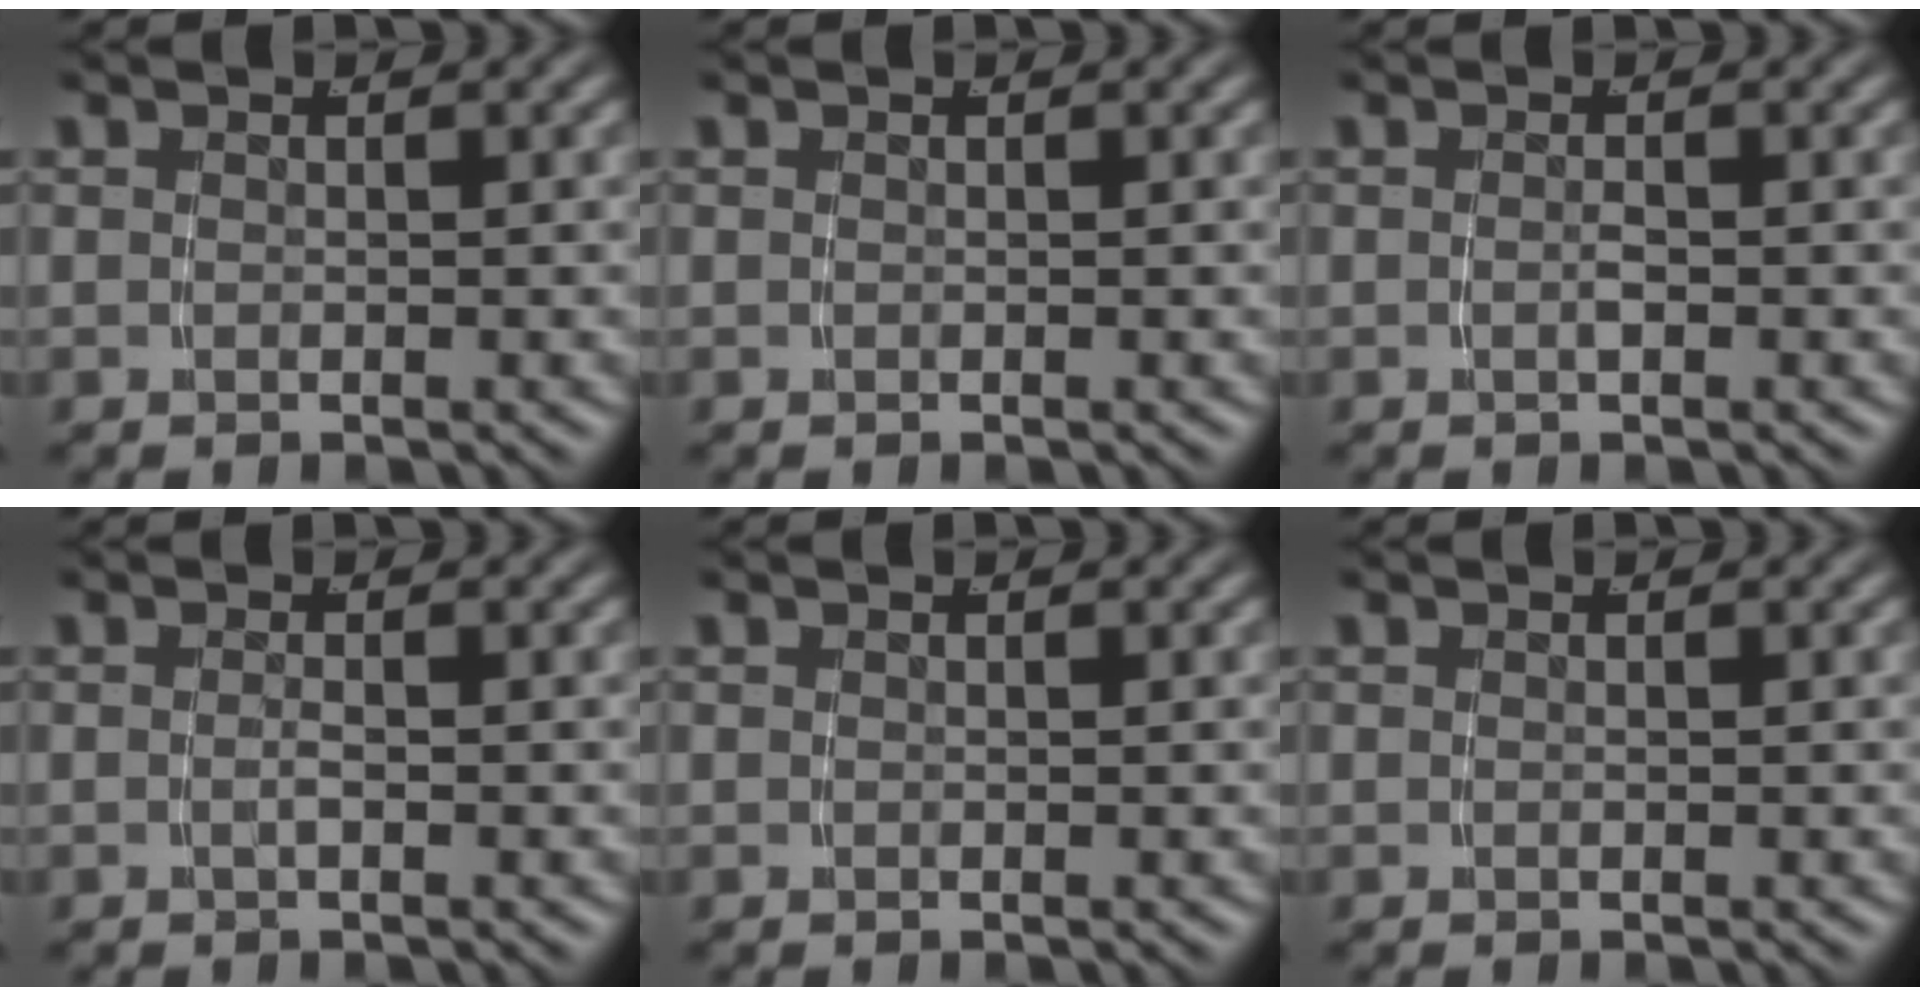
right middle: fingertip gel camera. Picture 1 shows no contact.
{"total": 0.0}
{"total": 0.7, "force": [-0.5, 0.1, 0.5], "torque": [-0.010, -0.001, -0.010]}
{"total": 0.9, "force": [-0.6, -0.4, 0.5], "torque": [-0.012, -0.004, -0.008]}
{"total": 0.0}
{"total": 0.0}